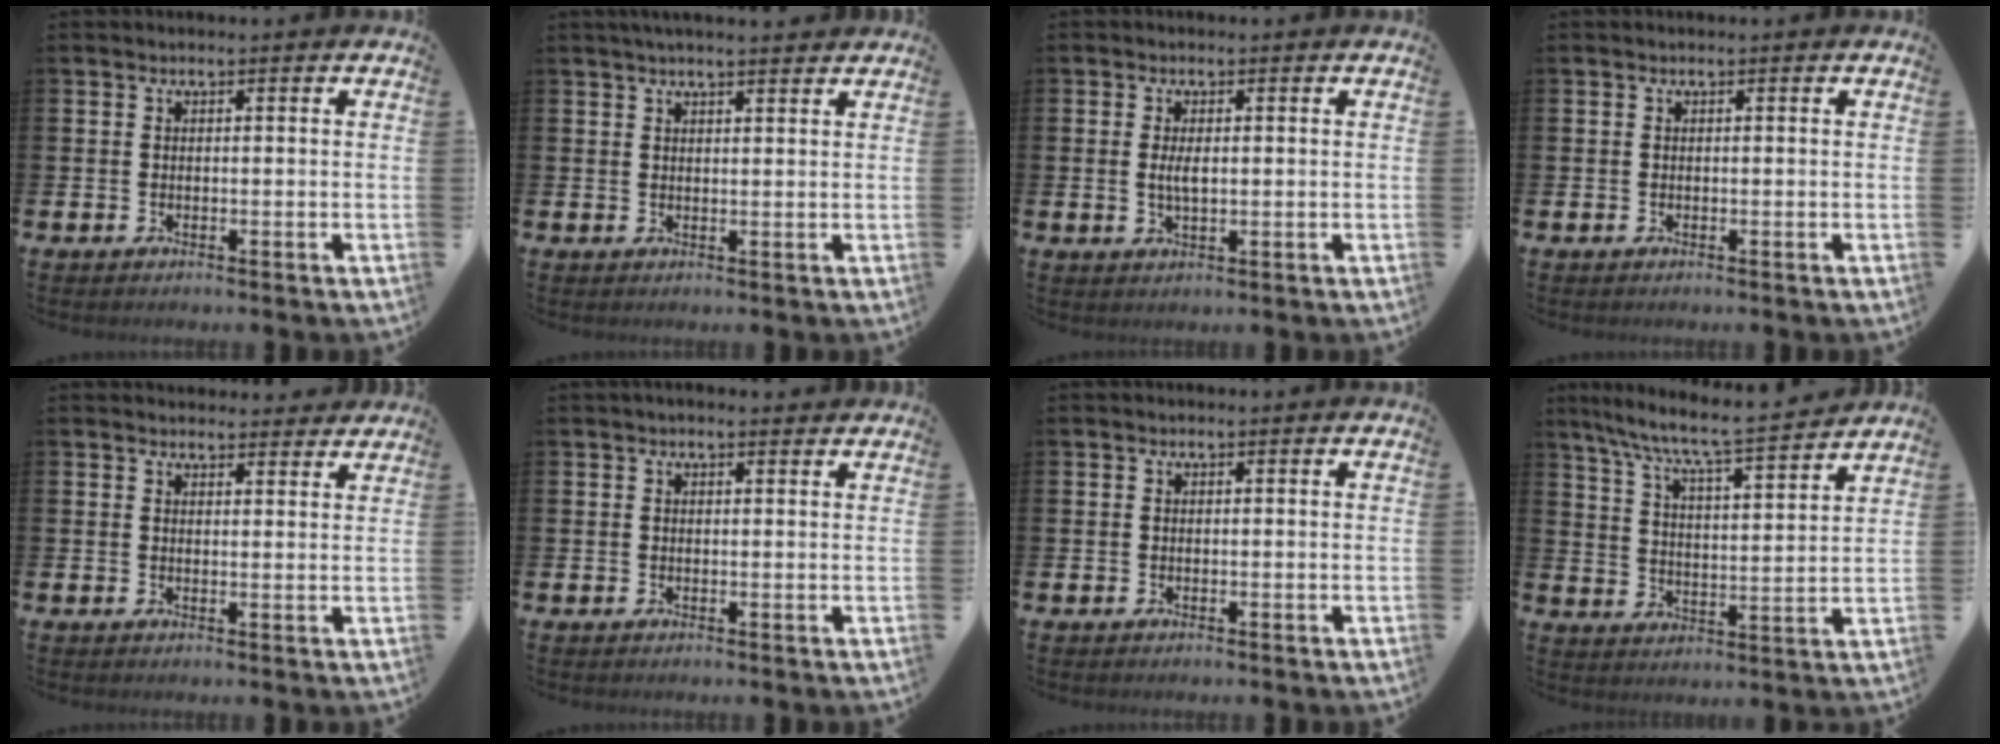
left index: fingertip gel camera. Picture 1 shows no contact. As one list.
[{"total": 2.4, "force": [2.3, 0.1, 0.8], "torque": [-0.020, -0.005, 0.042]}, {"total": 2.4, "force": [0.1, 0.9, 2.2], "torque": [-0.044, 0.003, 0.000]}, {"total": 0.0}, {"total": 2.6, "force": [2.5, 0.6, -0.2], "torque": [0.010, -0.016, 0.044]}, {"total": 0.8, "force": [0.6, 0.2, 0.5], "torque": [-0.001, 0.000, 0.009]}, {"total": 0.0}, {"total": 8.2, "force": [7.6, 0.0, 3.1], "torque": [-0.091, -0.059, 0.127]}]